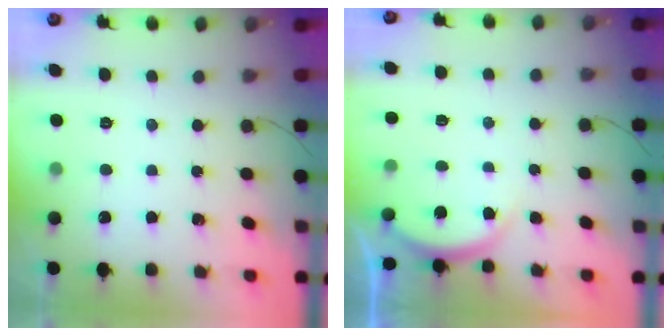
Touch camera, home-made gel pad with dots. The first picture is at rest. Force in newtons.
{"total": 3.3, "press": 3.3, "slide": 0.6}